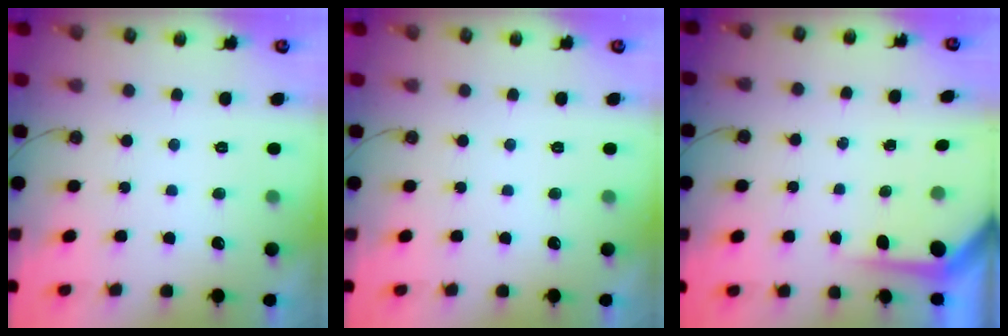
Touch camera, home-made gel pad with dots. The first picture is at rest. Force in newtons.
{"total": 0.0}
{"total": 4.3, "press": 4.2, "slide": 0.4}